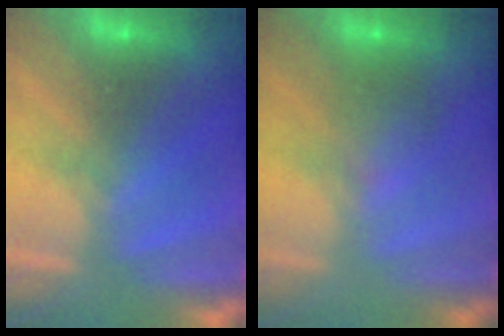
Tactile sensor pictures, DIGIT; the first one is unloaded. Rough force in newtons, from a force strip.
{"total": 1.9}